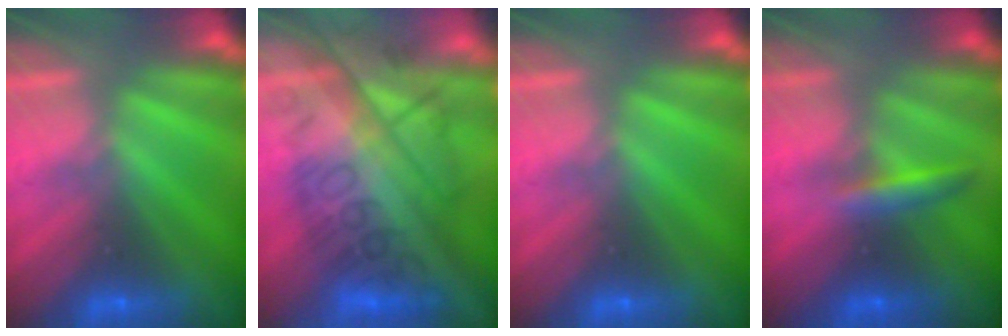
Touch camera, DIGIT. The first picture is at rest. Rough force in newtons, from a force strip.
{"total": 9.7}
{"total": 0.0}
{"total": 2.8}